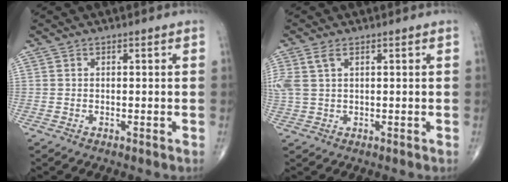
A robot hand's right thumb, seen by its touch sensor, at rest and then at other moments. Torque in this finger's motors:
{"motor_torque": [0.08, 0.08, 0.49, 0.39, 0.06]}